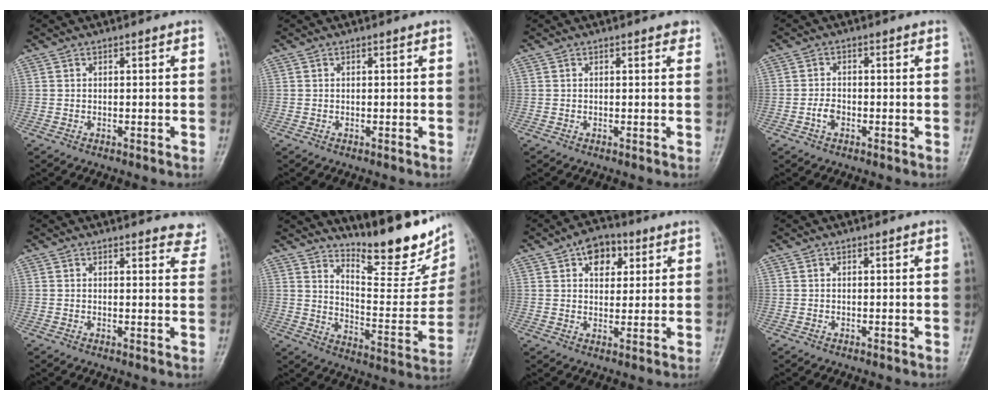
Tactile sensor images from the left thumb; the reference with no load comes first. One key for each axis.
{"total": 0.0}
{"total": 1.0, "fx": 0.7, "fy": 0.5, "fz": 0.6, "tx": 0.000, "ty": -0.002, "tz": 0.003}
{"total": 2.4, "fx": -1.0, "fy": 1.5, "fz": 1.6, "tx": -0.027, "ty": 0.010, "tz": -0.022}
{"total": 4.8, "fx": 4.5, "fy": 1.6, "fz": 0.9, "tx": 0.018, "ty": -0.026, "tz": 0.030}
{"total": 18.8, "fx": 14.8, "fy": 5.0, "fz": 10.5, "tx": -0.111, "ty": -0.111, "tz": 0.216}
{"total": 7.5, "fx": 3.4, "fy": 4.9, "fz": 4.6, "tx": -0.035, "ty": -0.007, "tz": 0.046}
{"total": 0.0}